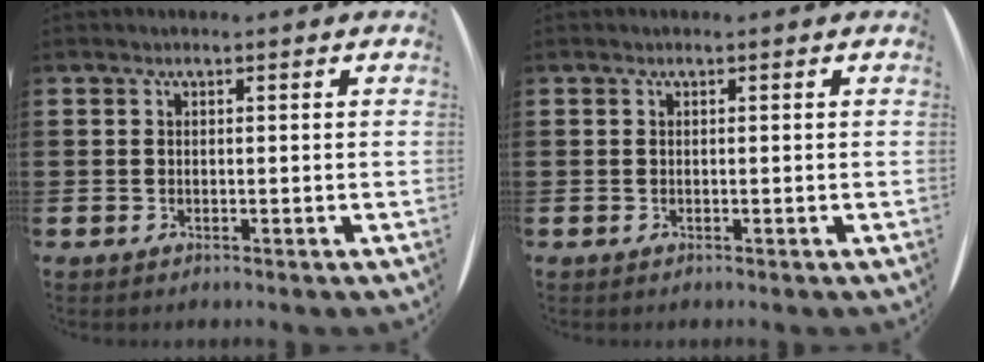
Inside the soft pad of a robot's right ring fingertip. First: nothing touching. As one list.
[{"total": 0.0}]